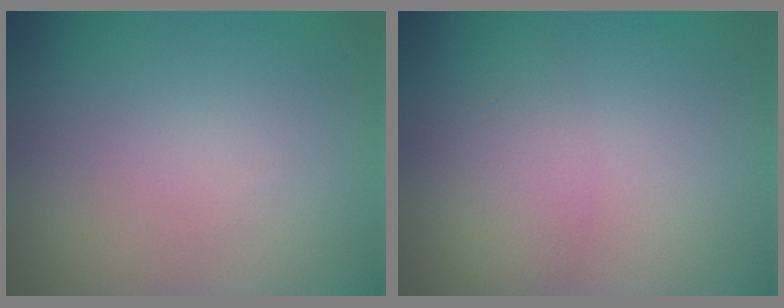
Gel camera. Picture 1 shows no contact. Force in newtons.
{"total": 2.2, "press": 2.1, "slide": 0.2}